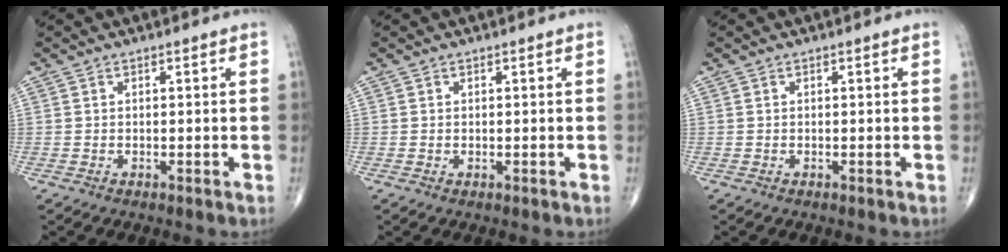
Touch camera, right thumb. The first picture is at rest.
{"total": 0.0}
{"total": 0.0}